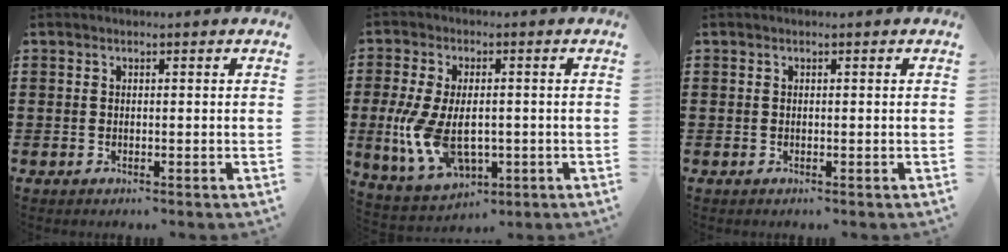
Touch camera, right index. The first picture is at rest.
{"total": 9.7, "force": [-1.1, 5.6, 7.8], "torque": [-0.186, -0.002, -0.021]}
{"total": 0.0}